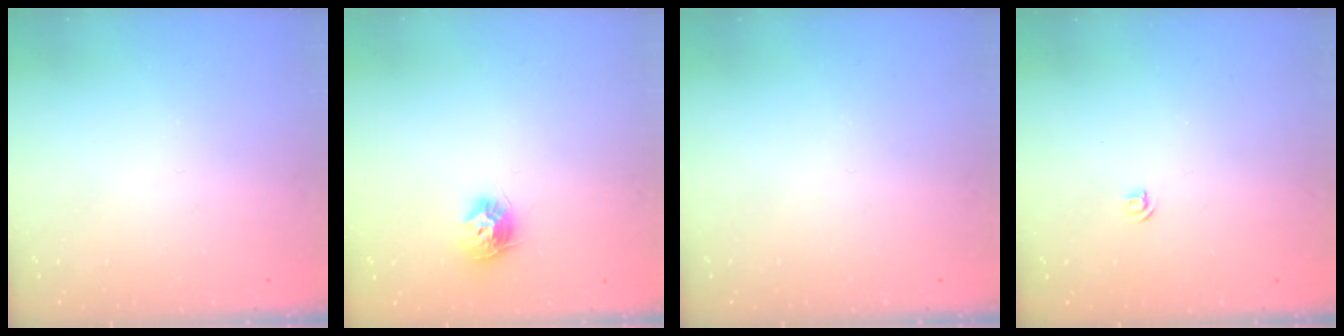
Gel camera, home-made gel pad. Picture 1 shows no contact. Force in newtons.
{"total": 8.7, "press": 8.7, "slide": 0.3}
{"total": 0.0}
{"total": 3.5, "press": 3.4, "slide": 0.5}